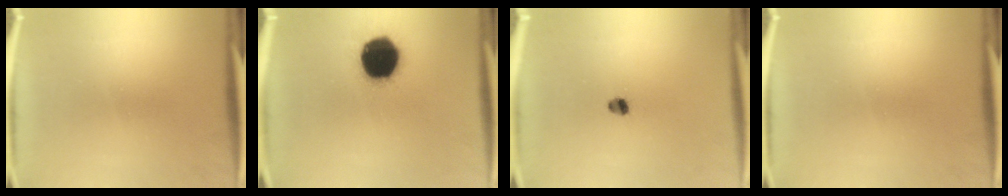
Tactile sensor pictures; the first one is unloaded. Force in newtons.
{"total": 19.1}
{"total": 2.3}
{"total": 0.0}